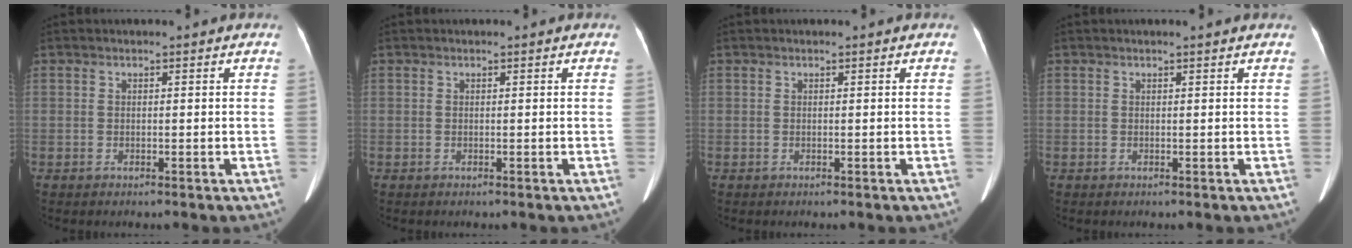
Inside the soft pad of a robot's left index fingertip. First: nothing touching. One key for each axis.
{"total": 0.0}
{"total": 0.0}
{"total": 1.1, "fx": 1.0, "fy": 0.0, "fz": 0.4, "tx": -0.011, "ty": 0.011, "tz": 0.012}